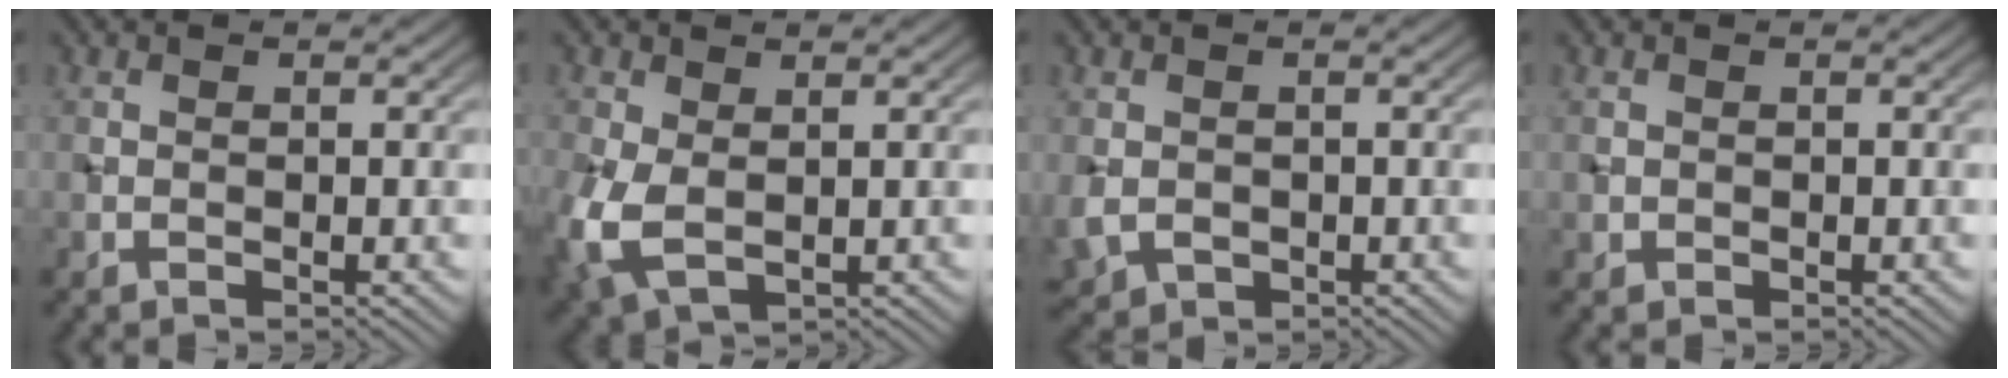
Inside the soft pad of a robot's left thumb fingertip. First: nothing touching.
{"total": 6.8, "force": [-0.7, 4.3, 5.2], "torque": [-0.148, -0.014, -0.010]}
{"total": 2.8, "force": [-0.5, 2.4, 1.5], "torque": [-0.044, -0.014, -0.007]}
{"total": 0.6, "force": [0.0, 0.6, 0.1], "torque": [0.000, -0.005, 0.002]}